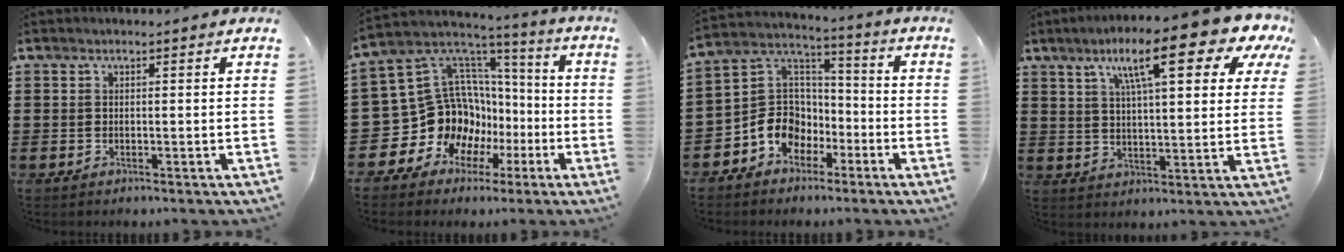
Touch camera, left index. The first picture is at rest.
{"total": 15.0, "force": [-2.9, 13.8, 5.1], "torque": [-0.156, -0.030, -0.021]}
{"total": 8.4, "force": [-3.9, 7.2, 2.0], "torque": [-0.076, 0.010, -0.077]}
{"total": 13.9, "force": [7.9, 2.4, 11.1], "torque": [-0.185, -0.027, 0.120]}